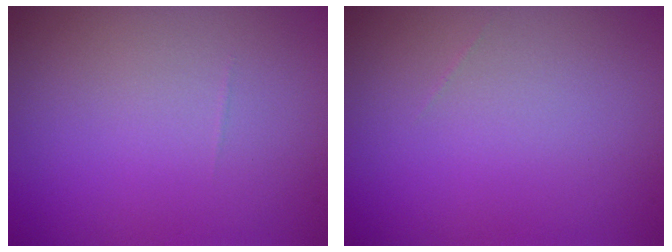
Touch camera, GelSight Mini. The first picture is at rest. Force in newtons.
{"total": 0.0}